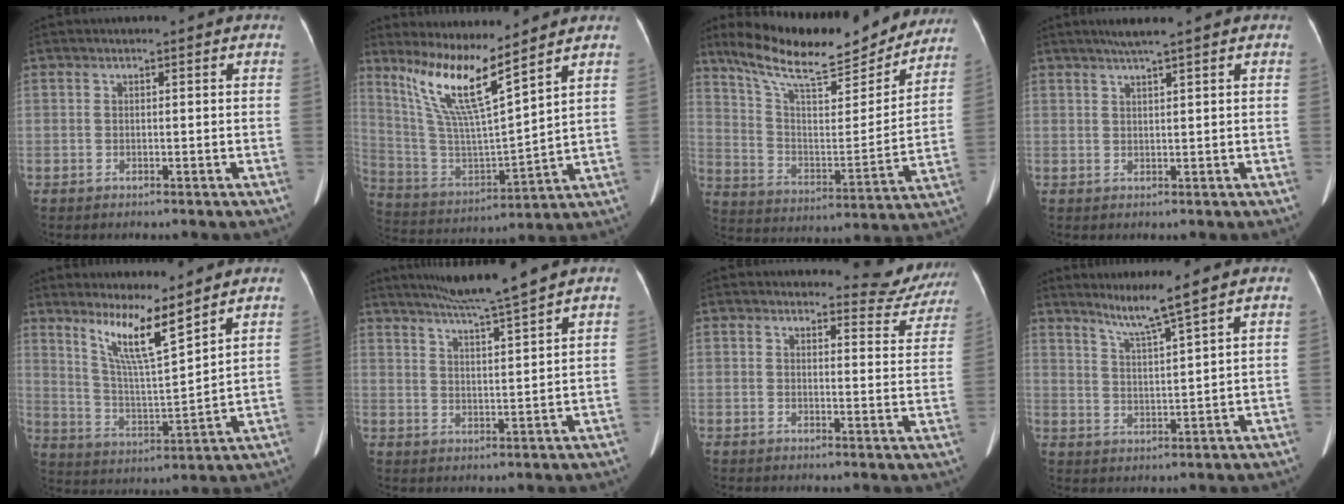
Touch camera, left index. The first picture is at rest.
{"total": 12.0, "force": [8.8, -0.3, 8.1], "torque": [-0.165, -0.013, 0.176]}
{"total": 23.7, "force": [20.2, 5.3, 11.2], "torque": [-0.181, -0.002, 0.301]}
{"total": 3.5, "force": [2.7, -0.7, 2.2], "torque": [-0.039, 0.009, 0.049]}
{"total": 9.1, "force": [6.7, 0.0, 6.1], "torque": [-0.121, -0.016, 0.131]}
{"total": 8.4, "force": [7.1, -1.8, 4.0], "torque": [-0.071, -0.004, 0.119]}
{"total": 3.4, "force": [3.2, 1.1, -0.1], "torque": [0.007, -0.009, 0.025]}
{"total": 5.6, "force": [4.4, -1.7, 3.0], "torque": [-0.061, -0.013, 0.088]}